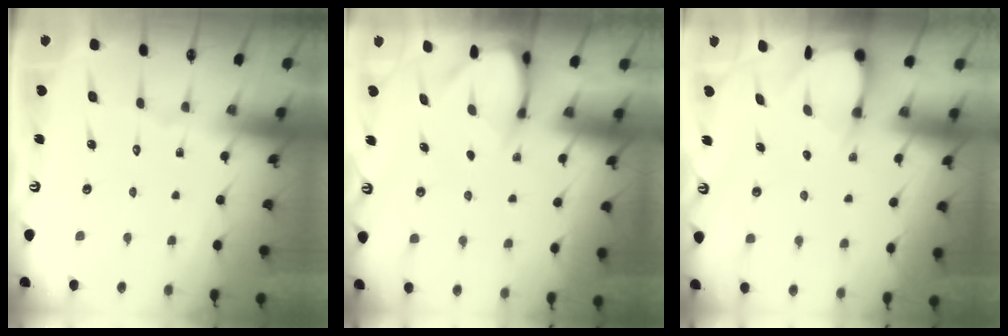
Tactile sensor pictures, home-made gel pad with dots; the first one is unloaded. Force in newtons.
{"total": 3.7, "press": 3.7, "slide": 0.3}
{"total": 3.4, "press": 3.4, "slide": 0.3}